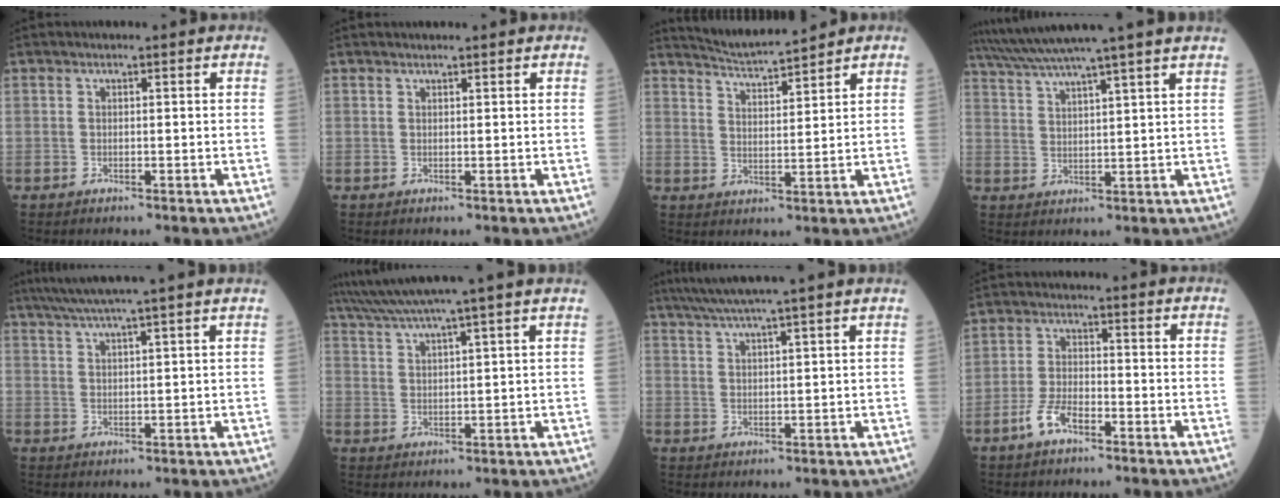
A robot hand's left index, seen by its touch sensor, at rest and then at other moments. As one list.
[{"total": 1.7, "force": [1.7, 0.0, 0.5], "torque": [-0.007, 0.015, 0.026]}, {"total": 7.0, "force": [6.8, -0.4, 1.6], "torque": [-0.041, 0.008, 0.128]}, {"total": 12.5, "force": [10.7, -2.5, 5.9], "torque": [-0.107, 0.006, 0.163]}, {"total": 10.4, "force": [8.7, -1.8, 5.3], "torque": [-0.089, 0.022, 0.124]}, {"total": 11.5, "force": [9.8, -2.4, 5.4], "torque": [-0.100, 0.010, 0.151]}, {"total": 10.5, "force": [8.8, -1.9, 5.3], "torque": [-0.091, 0.021, 0.128]}, {"total": 4.4, "force": [-2.9, 1.6, 3.0], "torque": [-0.071, 0.001, -0.058]}]